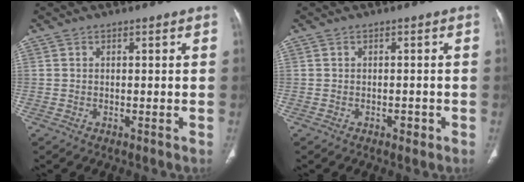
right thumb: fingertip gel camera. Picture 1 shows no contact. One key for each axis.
{"total": 1.2, "fx": -0.7, "fy": 0.7, "fz": 0.7, "tx": -0.005, "ty": 0.002, "tz": -0.009}